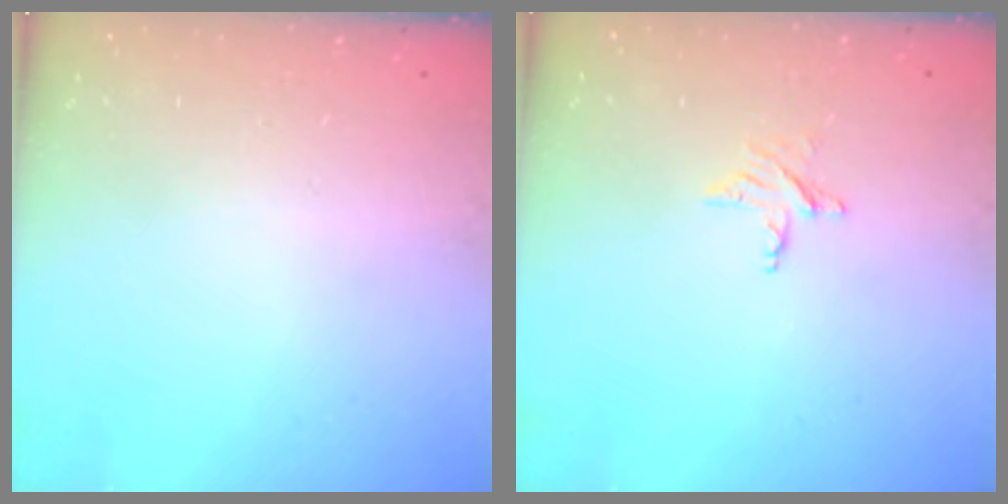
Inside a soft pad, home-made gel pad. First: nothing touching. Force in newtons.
{"total": 3.7, "press": 3.7, "slide": 0.2}